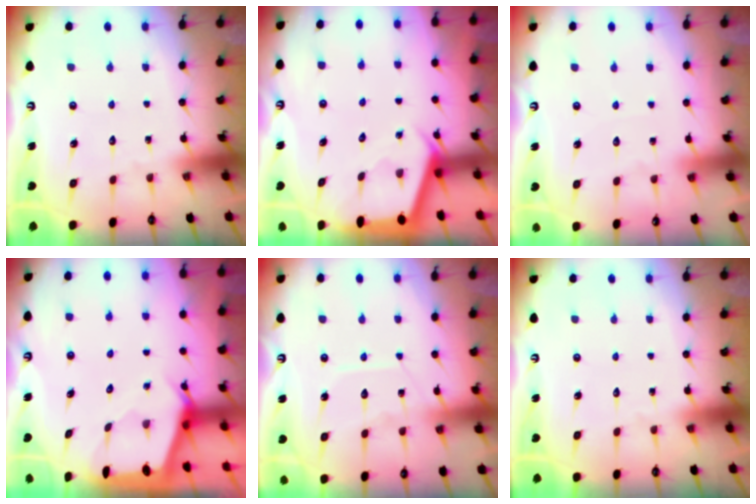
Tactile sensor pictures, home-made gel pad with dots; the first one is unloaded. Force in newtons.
{"total": 2.7, "press": 2.7, "slide": 0.1}
{"total": 2.9, "press": 2.8, "slide": 0.5}
{"total": 2.3, "press": 2.3, "slide": 0.3}
{"total": 8.1, "press": 8.1, "slide": 0.8}
{"total": 0.0}